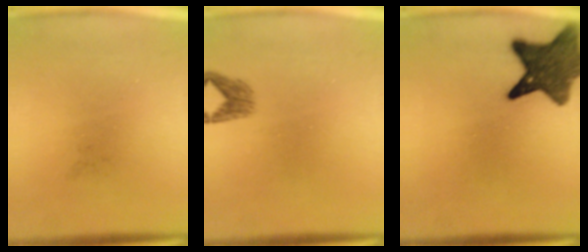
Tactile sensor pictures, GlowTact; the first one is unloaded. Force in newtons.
{"total": 1.8}
{"total": 10.5}